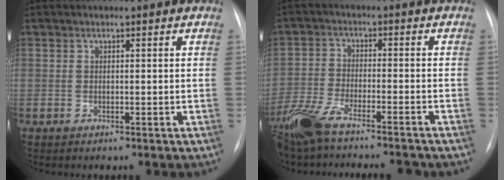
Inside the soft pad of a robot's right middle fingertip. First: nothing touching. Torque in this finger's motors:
{"motor_torque": [0.14, -0.49, 0.31, 0.07]}